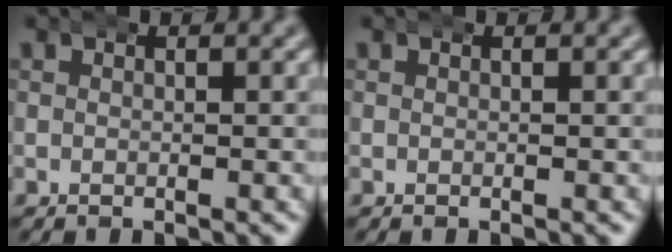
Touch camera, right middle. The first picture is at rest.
{"total": 0.0}